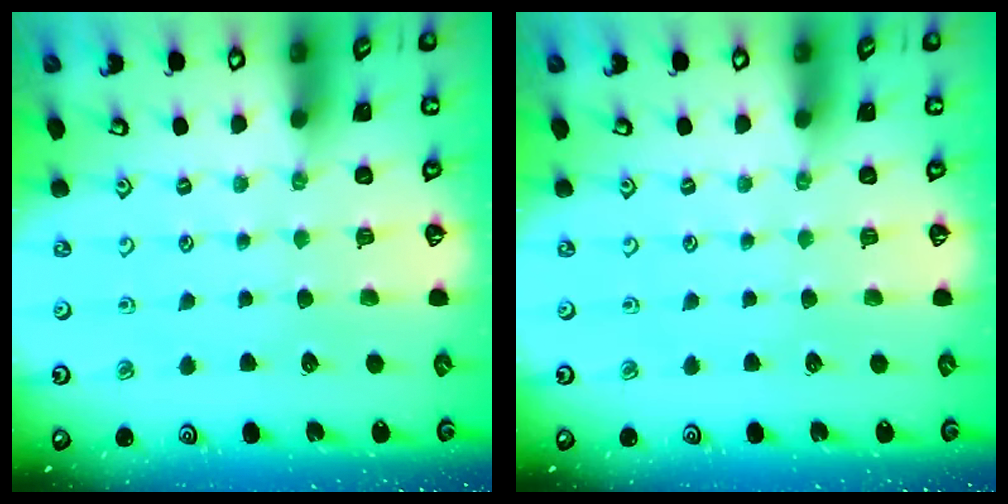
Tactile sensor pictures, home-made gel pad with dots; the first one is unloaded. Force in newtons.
{"total": 0.0}